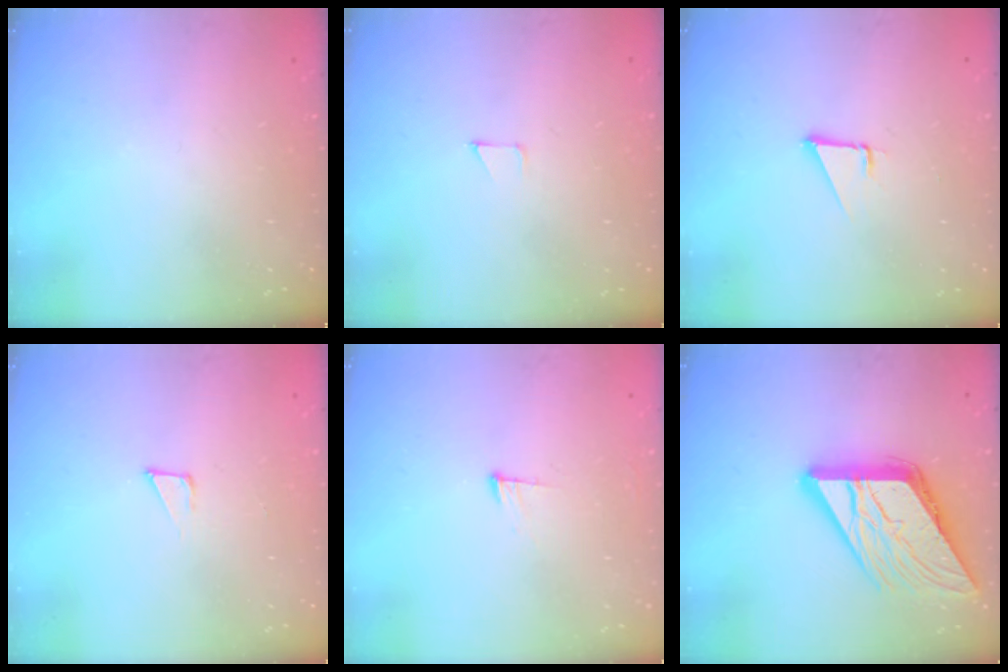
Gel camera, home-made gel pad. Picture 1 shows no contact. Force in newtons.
{"total": 2.6, "press": 2.6, "slide": 0.2}
{"total": 1.9, "press": 1.9, "slide": 0.1}
{"total": 4.2, "press": 4.2, "slide": 0.4}
{"total": 6.5, "press": 6.4, "slide": 1.4}
{"total": 17.1, "press": 17.1, "slide": 1.8}